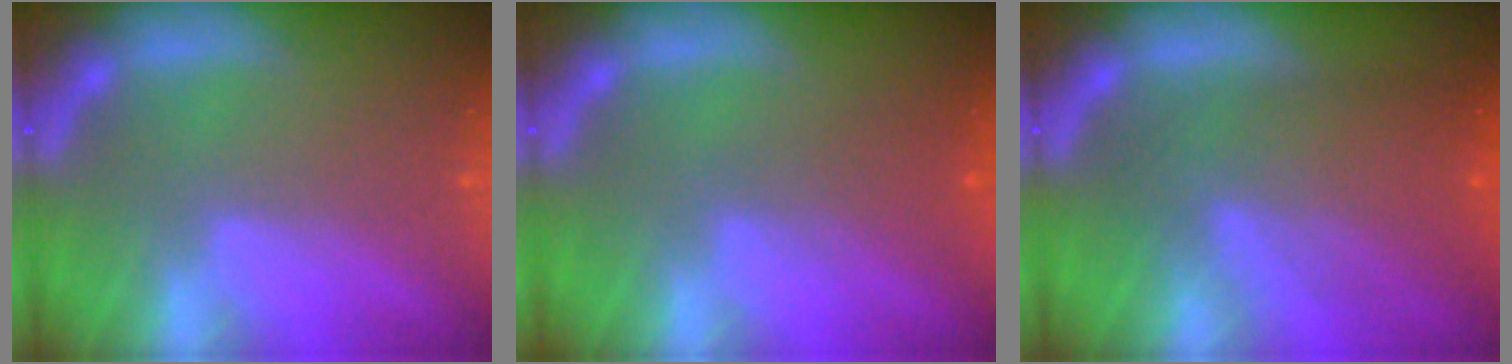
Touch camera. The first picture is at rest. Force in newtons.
{"total": 2.5}
{"total": 8.0}